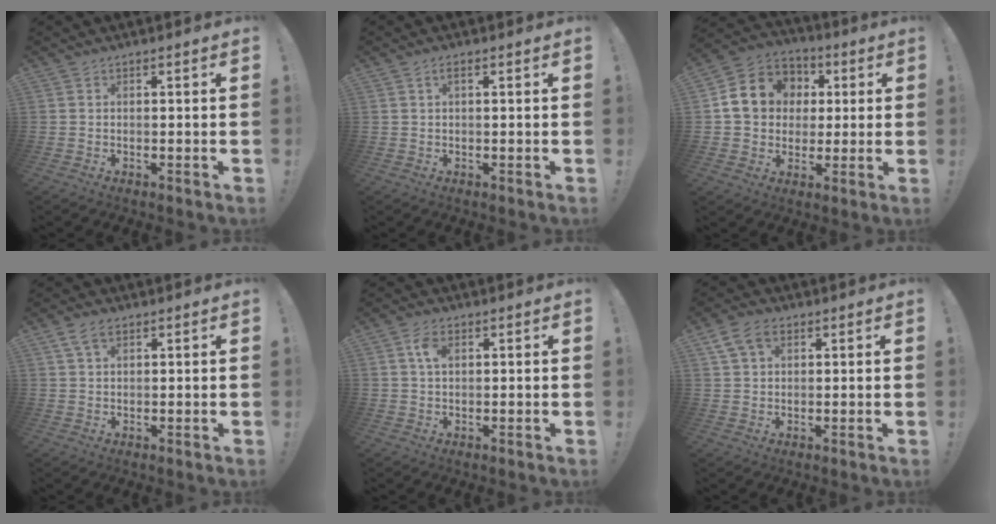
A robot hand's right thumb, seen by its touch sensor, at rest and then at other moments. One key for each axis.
{"total": 1.5, "fx": 0.3, "fy": 0.4, "fz": 1.4, "tx": -0.022, "ty": 0.000, "tz": 0.003}
{"total": 13.7, "fx": 2.5, "fy": 12.1, "fz": 5.9, "tx": -0.076, "ty": 0.002, "tz": 0.058}
{"total": 4.8, "fx": 2.5, "fy": 2.6, "fz": 3.1, "tx": -0.056, "ty": -0.003, "tz": 0.049}
{"total": 4.4, "fx": 1.6, "fy": 2.5, "fz": 3.2, "tx": -0.053, "ty": 0.001, "tz": 0.026}
{"total": 7.5, "fx": 3.4, "fy": 4.9, "fz": 4.5, "tx": -0.077, "ty": 0.001, "tz": 0.068}